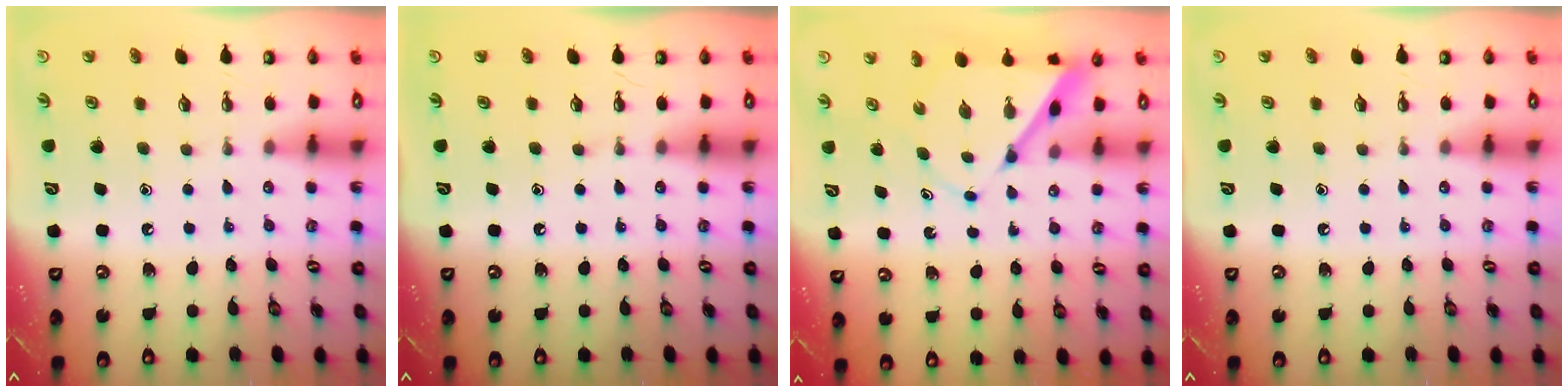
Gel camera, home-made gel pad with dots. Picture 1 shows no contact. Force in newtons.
{"total": 0.0}
{"total": 6.1, "press": 6.0, "slide": 0.6}
{"total": 0.0}